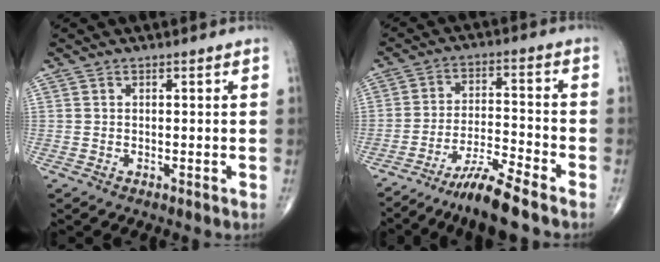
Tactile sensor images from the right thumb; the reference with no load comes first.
{"total": 8.8, "force": [-7.0, 0.1, 5.2], "torque": [-0.104, 0.040, -0.129]}